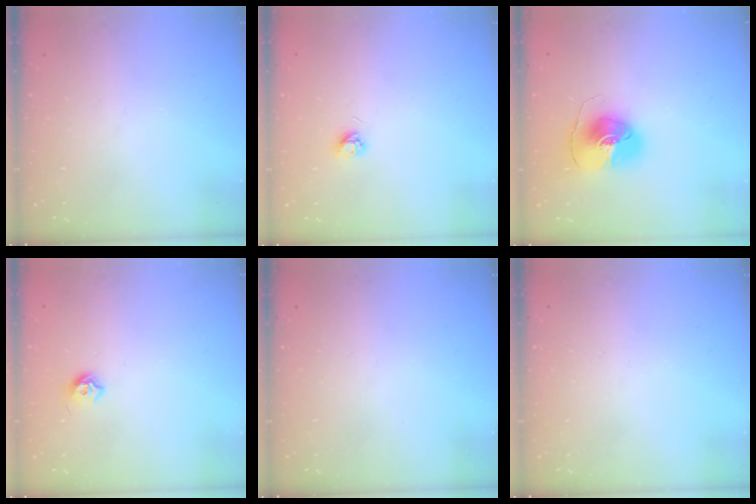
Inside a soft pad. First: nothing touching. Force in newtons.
{"total": 3.2, "press": 3.1, "slide": 0.4}
{"total": 9.9, "press": 9.9, "slide": 1.3}
{"total": 6.0, "press": 5.9, "slide": 1.0}
{"total": 0.0}
{"total": 0.0}